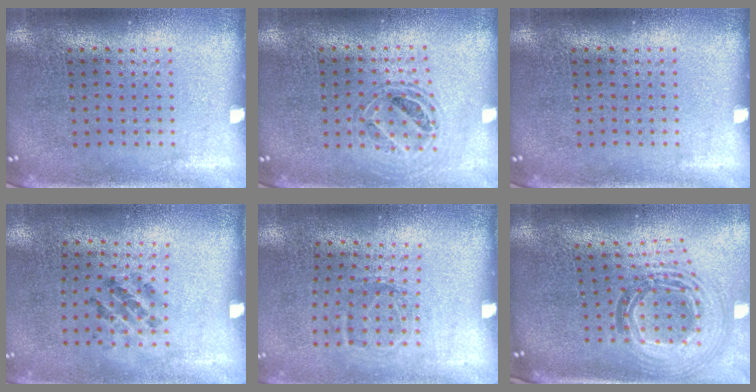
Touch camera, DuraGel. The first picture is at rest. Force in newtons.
{"total": 0.8, "press": 0.8, "slide": 0.1}
{"total": 0.0}
{"total": 1.3, "press": 0.7, "slide": 1.1}
{"total": 1.2, "press": 0.8, "slide": 0.8}
{"total": 1.6, "press": 1.4, "slide": 0.8}